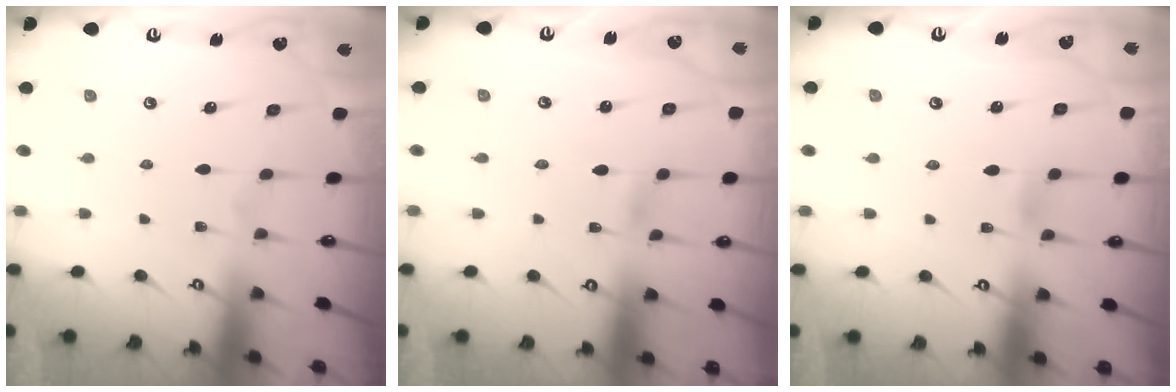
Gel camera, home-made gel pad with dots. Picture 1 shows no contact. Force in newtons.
{"total": 0.5, "press": 0.5, "slide": 0.1}
{"total": 4.0, "press": 4.0, "slide": 0.4}